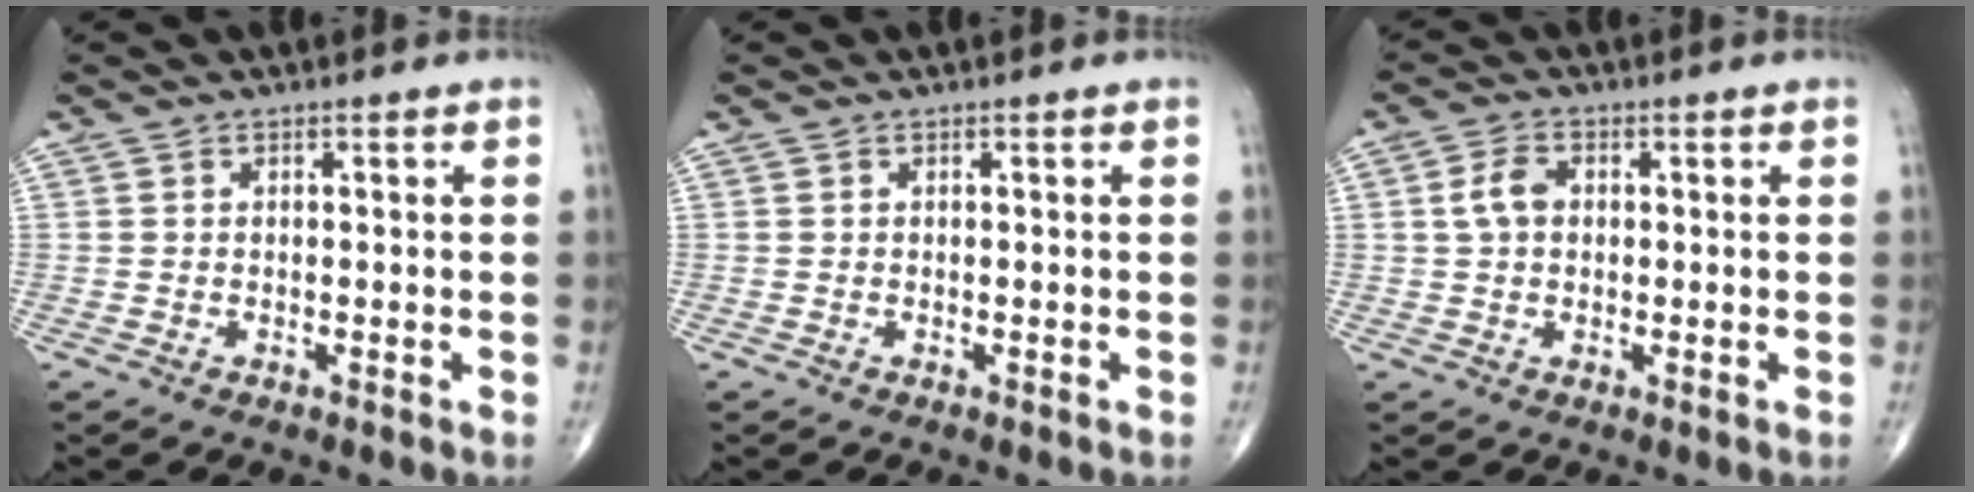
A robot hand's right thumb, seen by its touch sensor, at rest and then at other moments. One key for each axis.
{"total": 0.0}
{"total": 6.0, "fx": 0.6, "fy": 3.8, "fz": 4.7, "tx": -0.100, "ty": 0.017, "tz": 0.006}